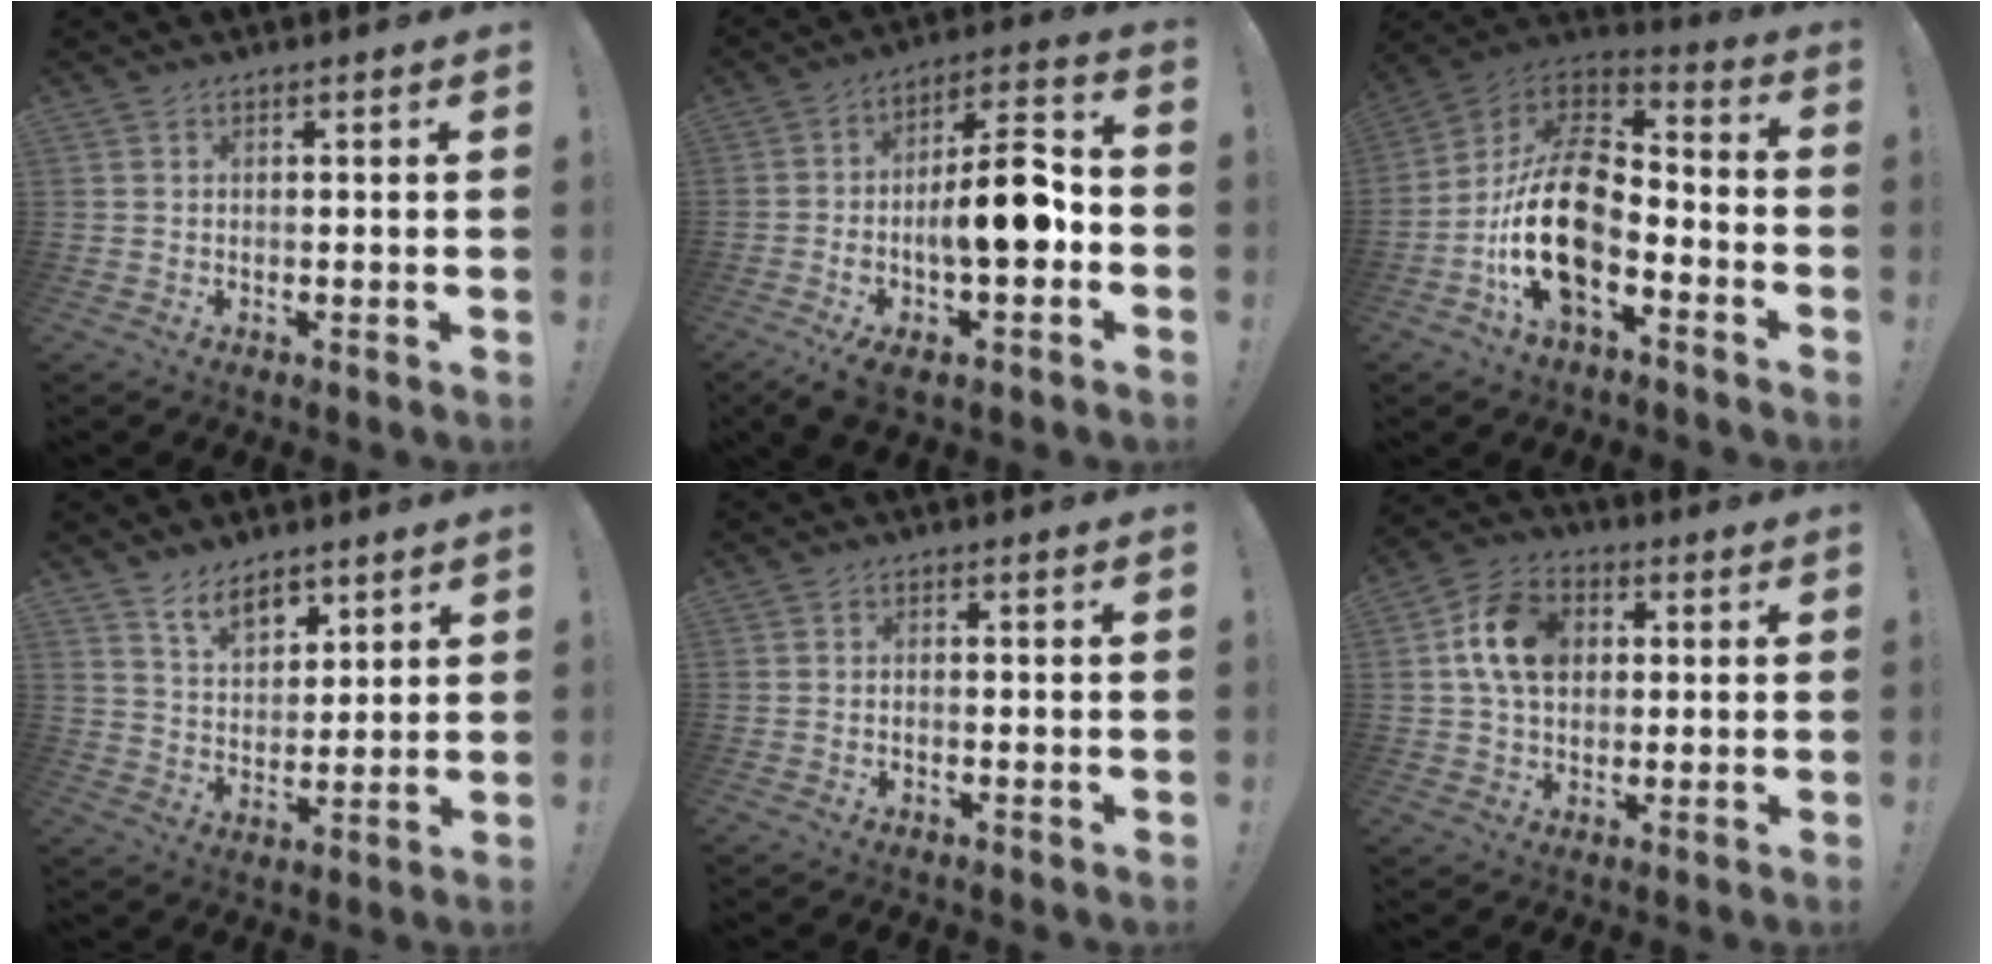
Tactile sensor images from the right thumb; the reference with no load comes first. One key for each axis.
{"total": 17.1, "fx": -4.5, "fy": 6.0, "fz": 15.3, "tx": -0.245, "ty": 0.039, "tz": -0.065}
{"total": 20.6, "fx": -6.3, "fy": 11.5, "fz": 15.9, "tx": -0.315, "ty": 0.034, "tz": -0.101}
{"total": 8.5, "fx": 6.5, "fy": 4.3, "fz": 3.3, "tx": -0.058, "ty": -0.038, "tz": 0.124}
{"total": 1.0, "fx": -0.9, "fy": 0.3, "fz": 0.4, "tx": -0.013, "ty": 0.005, "tz": -0.013}
{"total": 12.8, "fx": 2.6, "fy": 9.4, "fz": 8.3, "tx": -0.139, "ty": 0.015, "tz": 0.053}